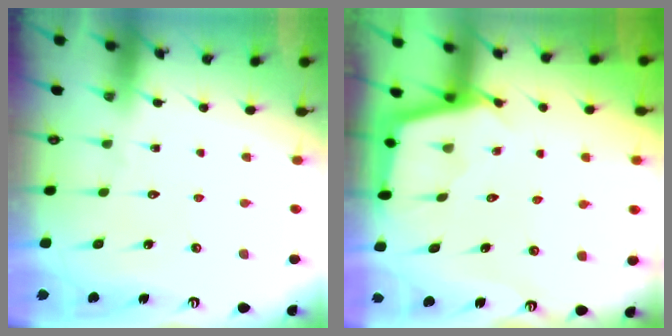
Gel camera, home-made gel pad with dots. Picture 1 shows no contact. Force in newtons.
{"total": 2.3, "press": 2.3, "slide": 0.2}